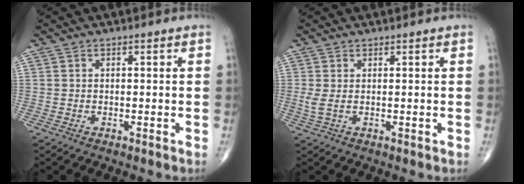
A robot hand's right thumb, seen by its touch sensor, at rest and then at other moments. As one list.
[{"total": 2.0, "force": [0.3, 0.6, 1.9], "torque": [-0.053, -0.001, 0.011]}]